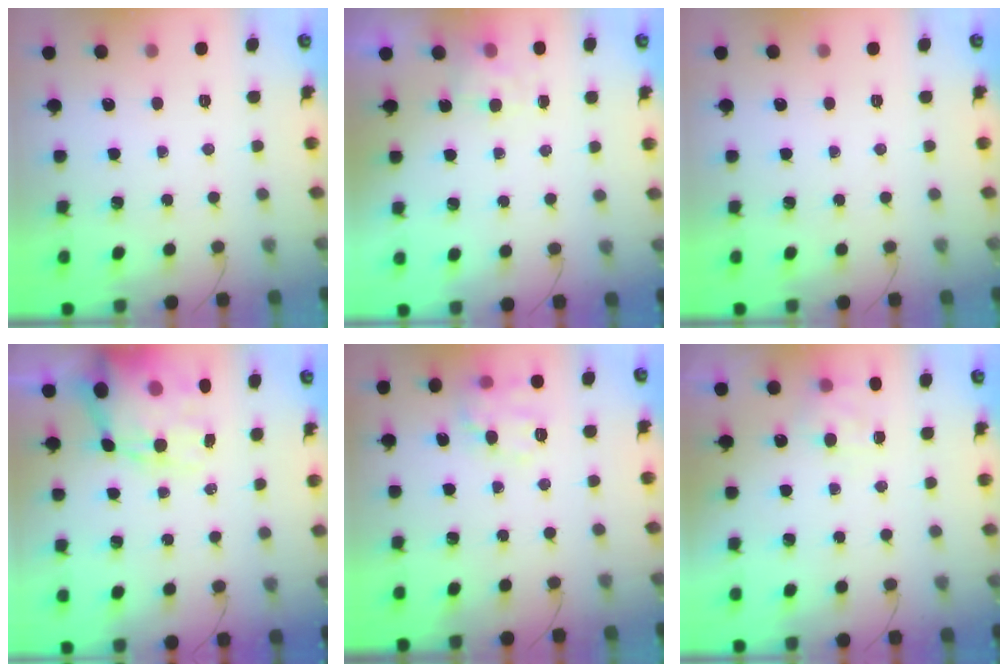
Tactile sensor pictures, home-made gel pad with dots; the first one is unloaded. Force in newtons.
{"total": 4.0, "press": 3.8, "slide": 1.2}
{"total": 0.0}
{"total": 15.0, "press": 14.6, "slide": 3.5}
{"total": 11.4, "press": 11.3, "slide": 0.5}
{"total": 6.6, "press": 6.5, "slide": 1.5}